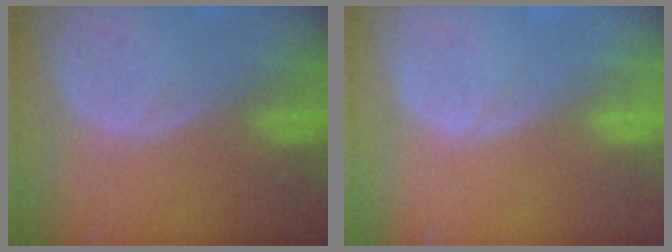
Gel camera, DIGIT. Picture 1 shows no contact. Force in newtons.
{"total": 0.0}